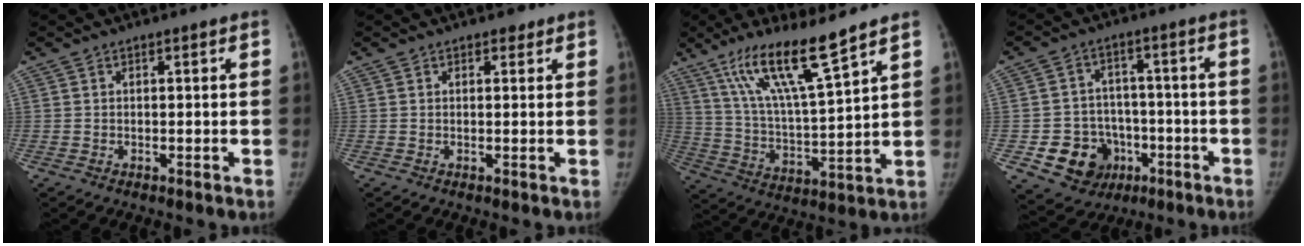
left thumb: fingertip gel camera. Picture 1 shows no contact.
{"total": 1.2, "force": [0.8, 0.8, 0.4], "torque": [0.004, -0.004, 0.007]}
{"total": 14.9, "force": [10.2, 1.3, 10.8], "torque": [-0.192, -0.057, 0.198]}
{"total": 11.8, "force": [-4.4, 10.1, 4.4], "torque": [-0.042, 0.030, -0.056]}